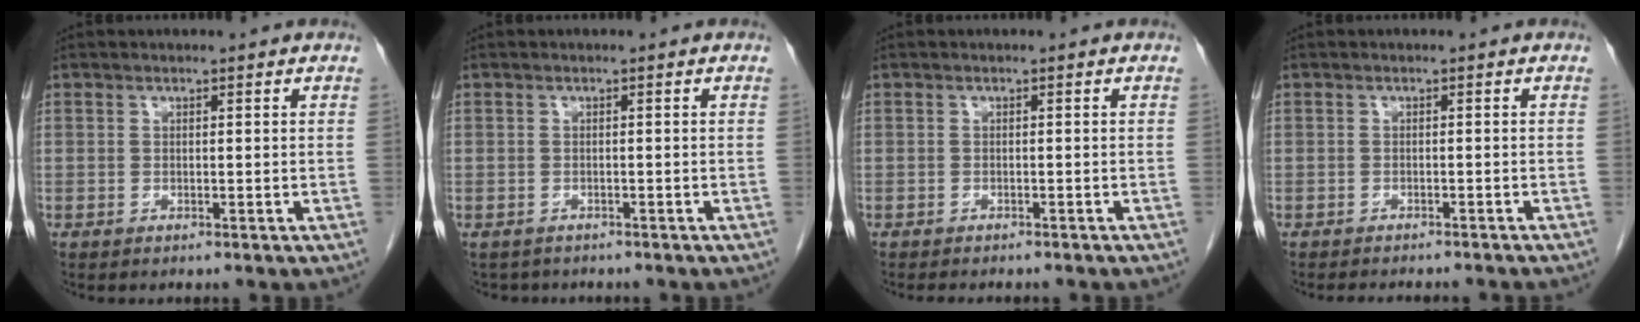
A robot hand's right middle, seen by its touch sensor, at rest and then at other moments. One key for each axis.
{"total": 2.7, "fx": -2.3, "fy": 1.4, "fz": 0.2, "tx": -0.010, "ty": -0.001, "tz": -0.031}
{"total": 4.8, "fx": -4.1, "fy": 1.2, "fz": 2.1, "tx": -0.026, "ty": -0.006, "tz": -0.046}
{"total": 7.2, "fx": -6.5, "fy": 1.2, "fz": 2.8, "tx": -0.029, "ty": -0.004, "tz": -0.075}